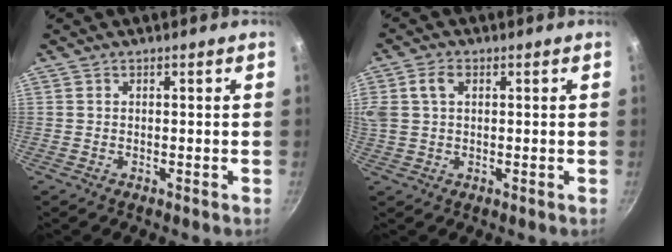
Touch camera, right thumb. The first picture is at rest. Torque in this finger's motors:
{"motor_torque": [0.90, 3.05, 1.47, -0.40, 0.60]}